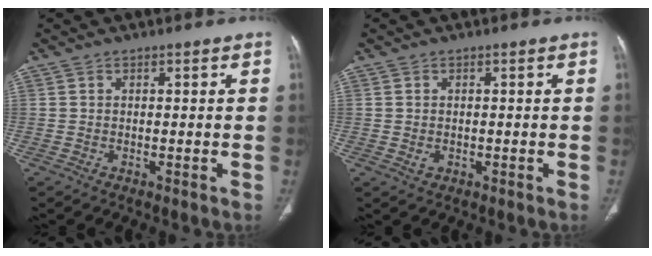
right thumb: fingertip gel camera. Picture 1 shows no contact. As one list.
[{"total": 1.3, "force": [-0.2, 1.0, 0.7], "torque": [-0.012, 0.002, 0.002]}]